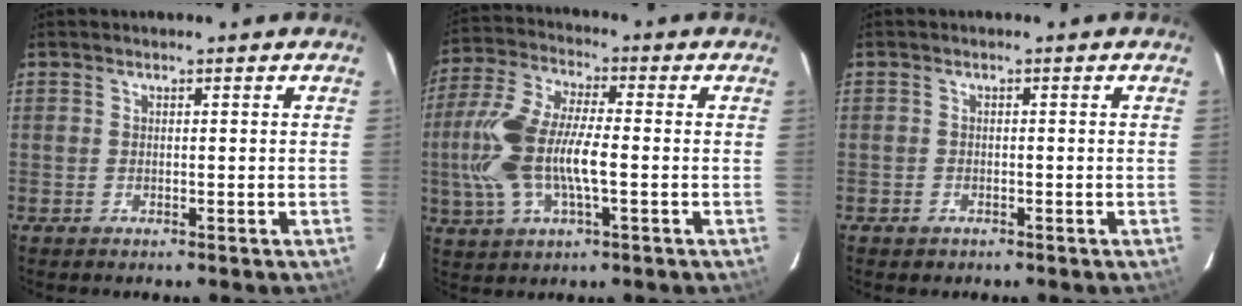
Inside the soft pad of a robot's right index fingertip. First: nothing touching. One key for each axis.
{"total": 14.6, "fx": -2.0, "fy": 5.8, "fz": 13.3, "tx": -0.286, "ty": 0.003, "tz": -0.042}
{"total": 1.4, "fx": -0.9, "fy": 1.1, "fz": 0.3, "tx": -0.008, "ty": 0.003, "tz": -0.009}